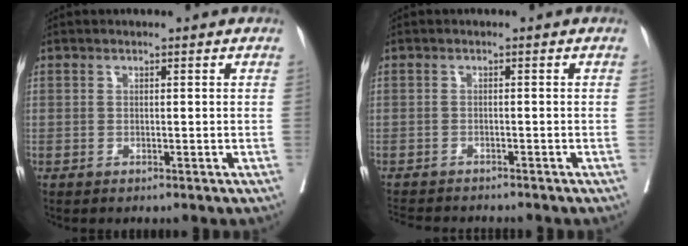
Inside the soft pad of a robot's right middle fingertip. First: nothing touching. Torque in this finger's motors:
{"motor_torque": [0.13, -0.25, 0.00, 0.01]}